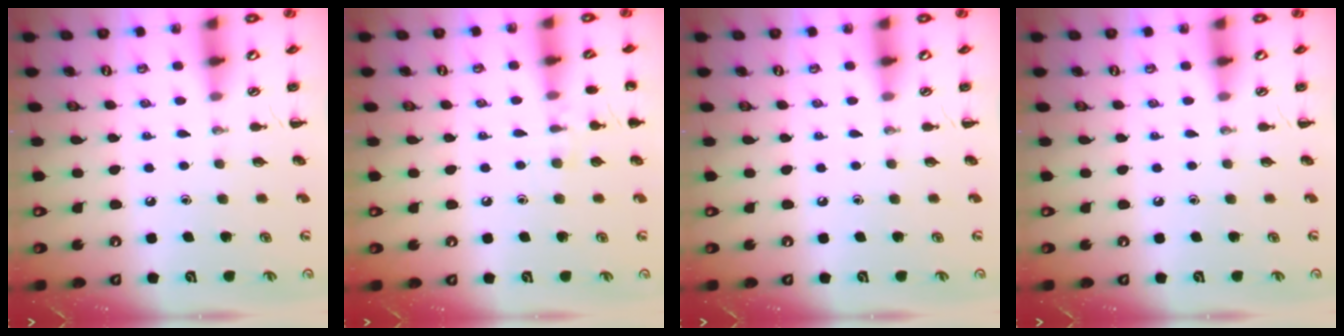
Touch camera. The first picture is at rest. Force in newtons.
{"total": 7.2, "press": 6.9, "slide": 1.9}
{"total": 0.0}
{"total": 0.0}